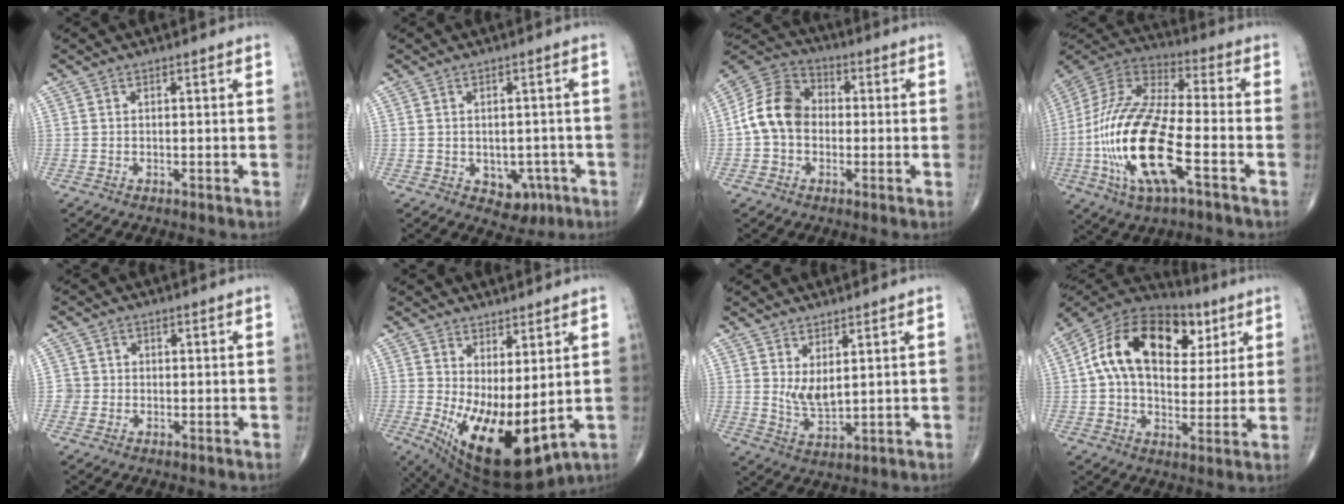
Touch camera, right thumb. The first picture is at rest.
{"total": 5.6, "force": [-1.9, 4.1, 3.3], "torque": [-0.016, 0.011, -0.015]}
{"total": 11.3, "force": [-0.6, 8.8, 7.0], "torque": [-0.119, 0.035, -0.025]}
{"total": 23.4, "force": [-6.8, 8.3, 20.9], "torque": [-0.463, 0.015, -0.122]}
{"total": 2.2, "force": [-0.5, 2.1, -0.1], "torque": [0.021, 0.010, -0.013]}
{"total": 15.5, "force": [-0.6, 6.4, 14.2], "torque": [-0.242, -0.030, 0.018]}
{"total": 5.0, "force": [1.8, 2.1, 4.2], "torque": [-0.075, -0.028, 0.044]}
{"total": 22.2, "force": [6.4, 14.0, 16.0], "torque": [-0.248, 0.015, 0.094]}